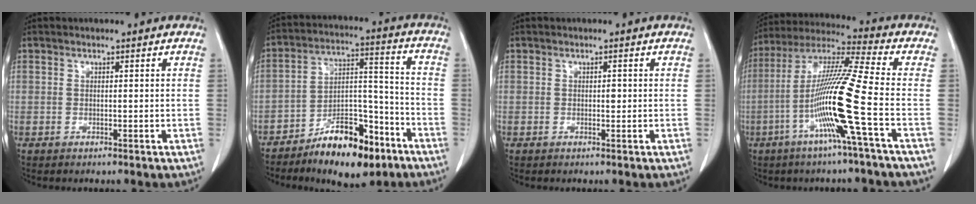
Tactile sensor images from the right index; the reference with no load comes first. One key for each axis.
{"total": 13.9, "fx": -9.2, "fy": 5.3, "fz": 9.1, "tx": -0.135, "ty": 0.022, "tz": -0.150}
{"total": 0.7, "fx": 0.0, "fy": 0.4, "fz": 0.6, "tx": -0.007, "ty": 0.001, "tz": 0.000}
{"total": 14.8, "fx": -4.7, "fy": -2.0, "fz": 13.9, "tx": -0.272, "ty": -0.007, "tz": -0.099}